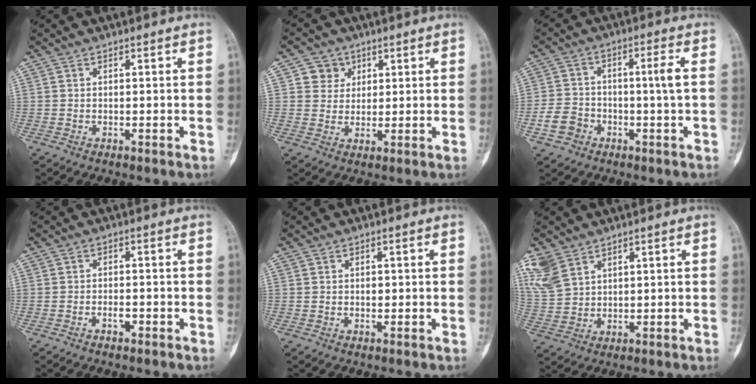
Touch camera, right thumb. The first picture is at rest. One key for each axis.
{"total": 4.7, "fx": 1.9, "fy": 4.3, "fz": 0.7, "tx": 0.014, "ty": -0.003, "tz": 0.029}
{"total": 6.8, "fx": -2.1, "fy": 3.3, "fz": 5.7, "tx": -0.110, "ty": 0.036, "tz": -0.032}
{"total": 1.7, "fx": -1.0, "fy": 0.7, "fz": 1.1, "tx": -0.018, "ty": 0.008, "tz": -0.020}
{"total": 0.8, "fx": 0.1, "fy": 0.5, "fz": 0.5, "tx": -0.008, "ty": 0.001, "tz": 0.003}
{"total": 7.2, "fx": 4.9, "fy": 4.2, "fz": 3.3, "tx": -0.072, "ty": -0.011, "tz": 0.117}